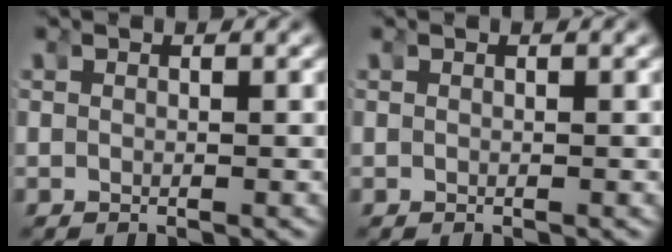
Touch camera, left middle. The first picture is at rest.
{"total": 0.0}